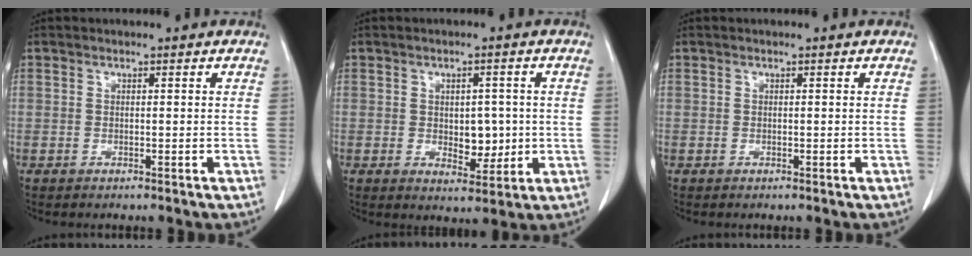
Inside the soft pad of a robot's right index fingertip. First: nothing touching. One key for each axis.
{"total": 5.1, "fx": -0.1, "fy": 3.0, "fz": 4.1, "tx": -0.050, "ty": -0.001, "tz": 0.010}
{"total": 0.0}